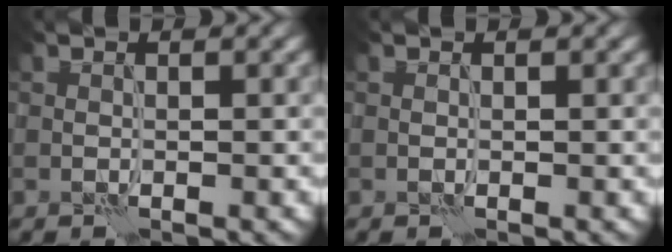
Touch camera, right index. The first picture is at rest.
{"total": 0.0}